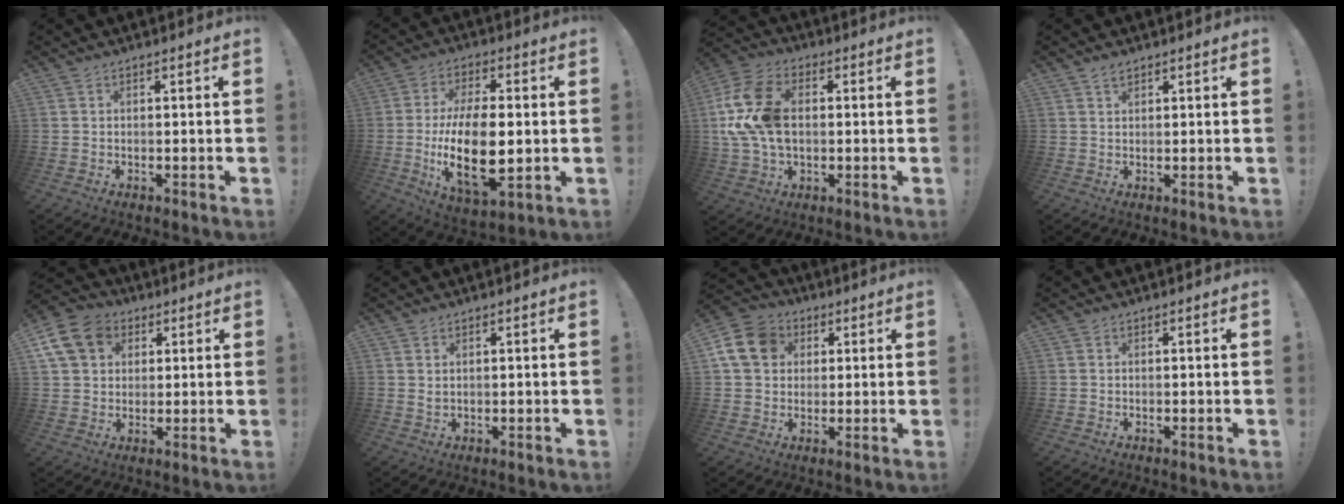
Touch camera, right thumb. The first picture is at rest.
{"total": 19.4, "force": [-2.0, 9.2, 17.0], "torque": [-0.317, -0.006, -0.031]}
{"total": 15.8, "force": [1.2, 11.2, 11.1], "torque": [-0.225, 0.004, 0.025]}
{"total": 1.8, "force": [1.4, 0.8, 0.7], "torque": [-0.002, -0.009, 0.023]}
{"total": 13.3, "force": [4.8, 10.8, 6.1], "torque": [-0.095, -0.013, 0.100]}
{"total": 1.3, "force": [0.8, 0.6, 0.8], "torque": [-0.011, -0.003, 0.014]}
{"total": 13.5, "force": [3.7, 11.0, 6.8], "torque": [-0.103, -0.001, 0.079]}
{"total": 0.0}